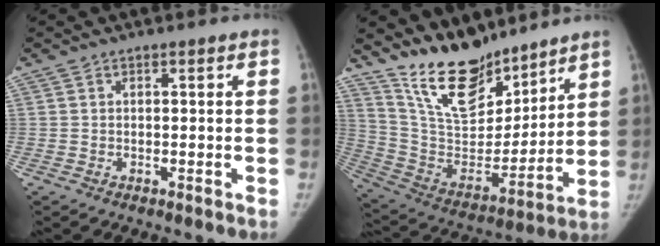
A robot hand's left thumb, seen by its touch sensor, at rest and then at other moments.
{"total": 18.3, "force": [14.9, 7.1, 7.8], "torque": [-0.092, -0.097, 0.279]}